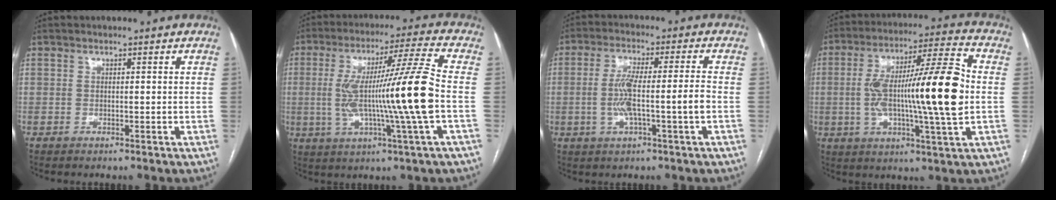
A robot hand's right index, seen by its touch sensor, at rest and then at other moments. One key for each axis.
{"total": 16.1, "fx": -1.4, "fy": -1.5, "fz": 16.0, "tx": -0.289, "ty": 0.001, "tz": -0.029}
{"total": 8.2, "fx": -1.6, "fy": 0.1, "fz": 8.0, "tx": -0.159, "ty": 0.009, "tz": -0.027}
{"total": 19.4, "fx": -0.5, "fy": 1.3, "fz": 19.3, "tx": -0.331, "ty": 0.013, "tz": -0.015}